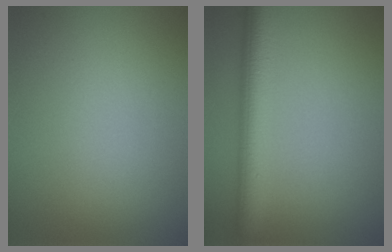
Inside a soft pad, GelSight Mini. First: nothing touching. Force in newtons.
{"total": 5.5, "press": 5.5, "slide": 0.2}